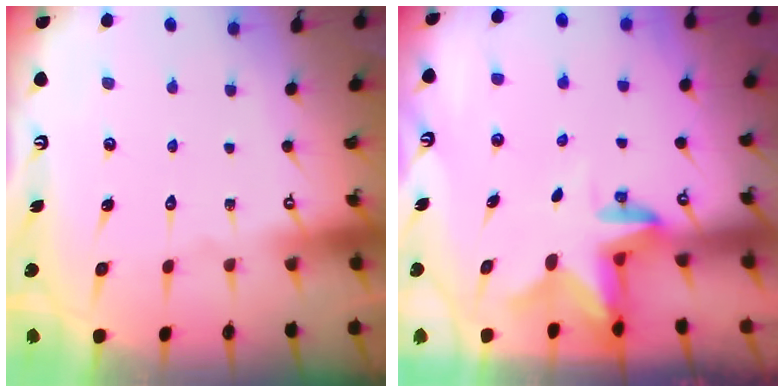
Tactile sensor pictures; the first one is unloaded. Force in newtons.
{"total": 2.4, "press": 2.4, "slide": 0.4}